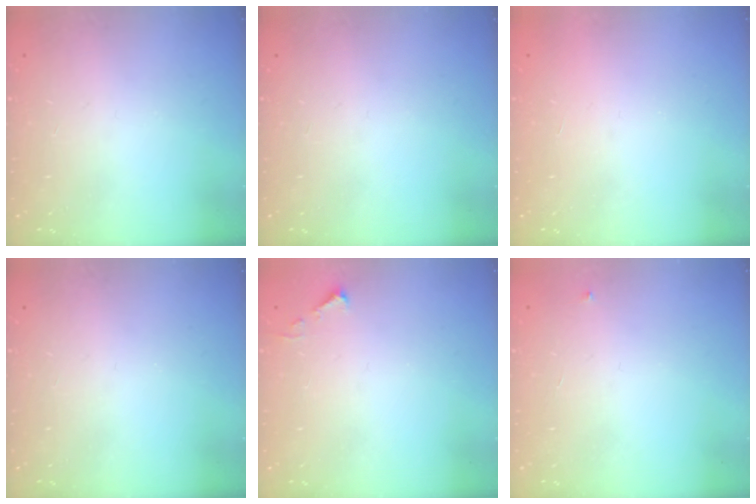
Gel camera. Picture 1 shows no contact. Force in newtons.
{"total": 0.0}
{"total": 1.5, "press": 1.5, "slide": 0.1}
{"total": 0.0}
{"total": 3.7, "press": 3.6, "slide": 0.5}
{"total": 3.0, "press": 2.9, "slide": 0.4}